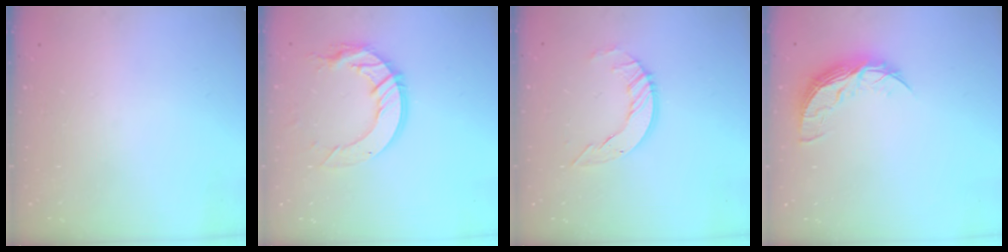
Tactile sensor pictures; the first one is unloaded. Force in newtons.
{"total": 13.6, "press": 13.6, "slide": 1.2}
{"total": 8.3, "press": 8.3, "slide": 0.7}
{"total": 8.3, "press": 8.3, "slide": 0.7}